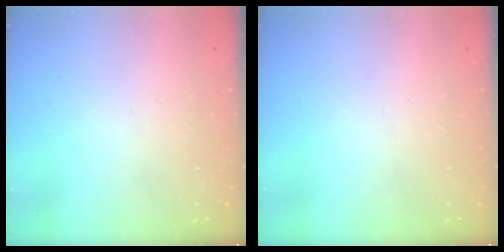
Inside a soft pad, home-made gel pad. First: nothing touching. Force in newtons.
{"total": 0.0}